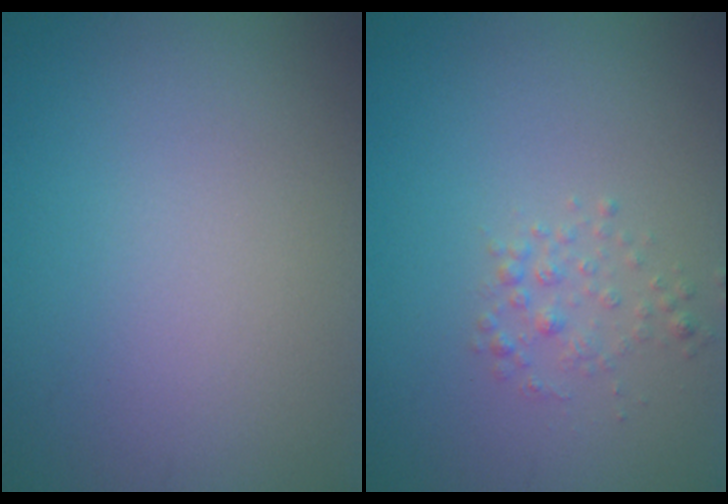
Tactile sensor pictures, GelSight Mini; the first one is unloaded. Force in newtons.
{"total": 1.3, "press": 1.3, "slide": 0.0}